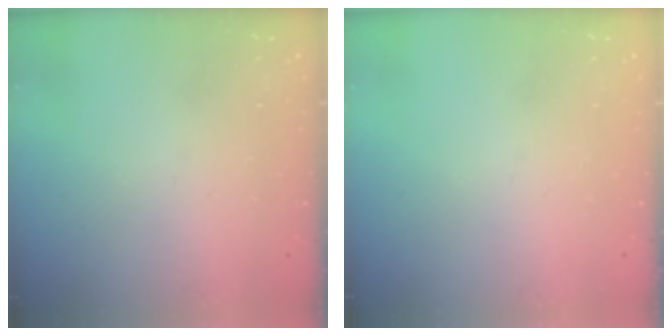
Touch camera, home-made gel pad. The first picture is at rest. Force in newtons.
{"total": 0.0}